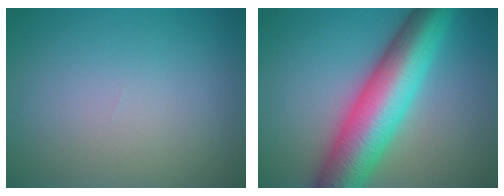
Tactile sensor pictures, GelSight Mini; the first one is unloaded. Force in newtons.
{"total": 11.3, "press": 11.3, "slide": 0.2}